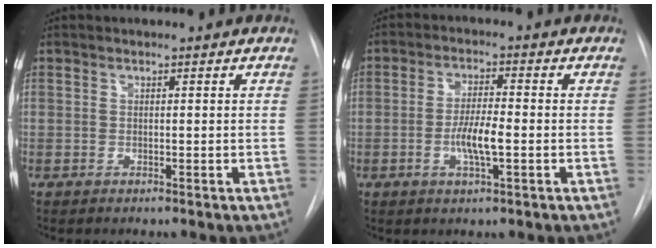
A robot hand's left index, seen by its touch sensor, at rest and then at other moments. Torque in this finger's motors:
{"motor_torque": [0.80, 0.18, 0.32, 0.05]}